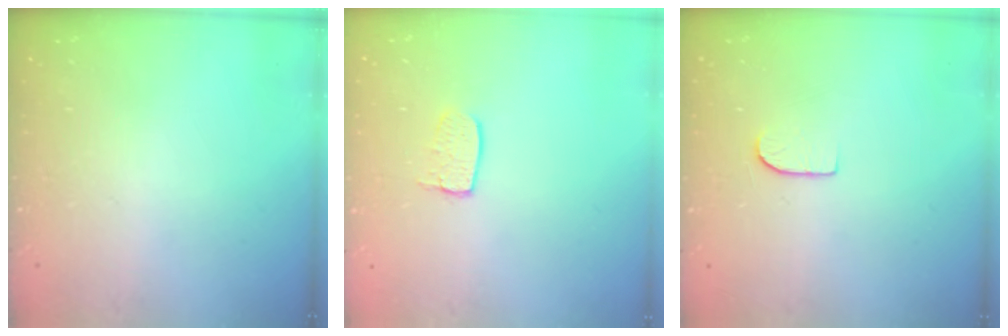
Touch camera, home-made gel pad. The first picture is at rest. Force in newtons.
{"total": 5.6, "press": 5.6, "slide": 0.4}
{"total": 5.5, "press": 5.5, "slide": 0.6}